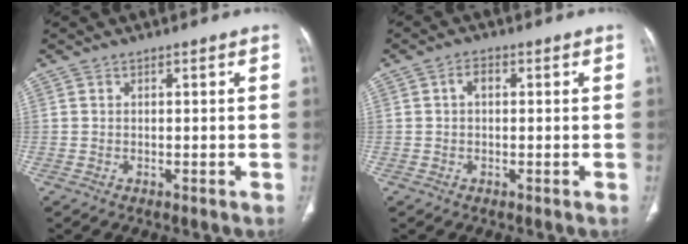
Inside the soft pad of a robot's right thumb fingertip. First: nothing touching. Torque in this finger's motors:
{"motor_torque": [0.58, 1.15, 0.45, -0.56, -0.01]}